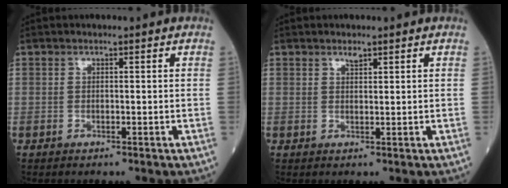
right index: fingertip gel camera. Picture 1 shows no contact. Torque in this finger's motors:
{"motor_torque": [-0.04, 0.02, -0.01, 0.02]}